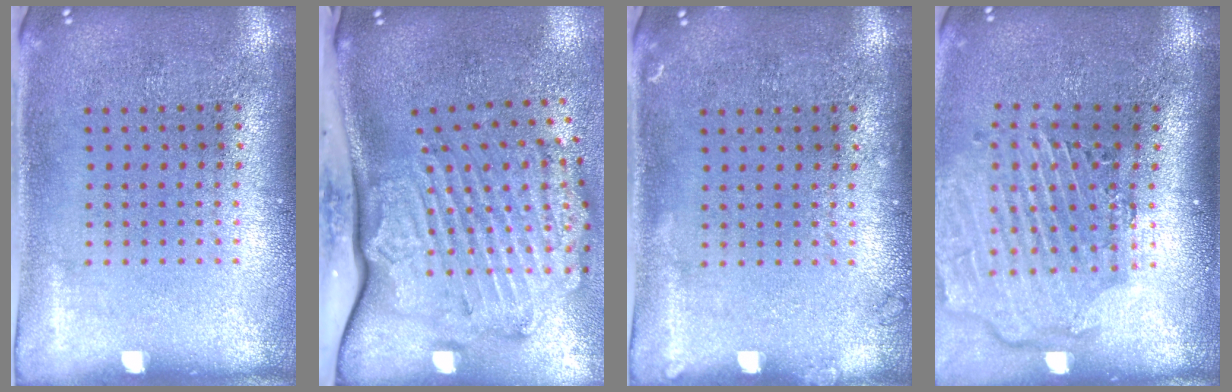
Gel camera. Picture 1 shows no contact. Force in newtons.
{"total": 3.6, "press": 2.5, "slide": 2.7}
{"total": 0.7, "press": 0.7, "slide": 0.1}
{"total": 2.8, "press": 2.3, "slide": 1.7}